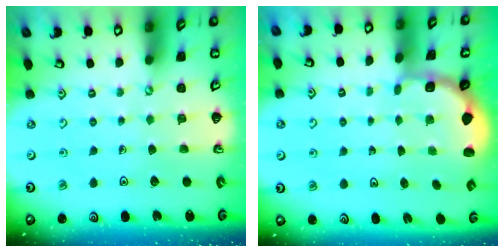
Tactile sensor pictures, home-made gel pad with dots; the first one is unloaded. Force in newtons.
{"total": 1.9, "press": 1.8, "slide": 0.7}